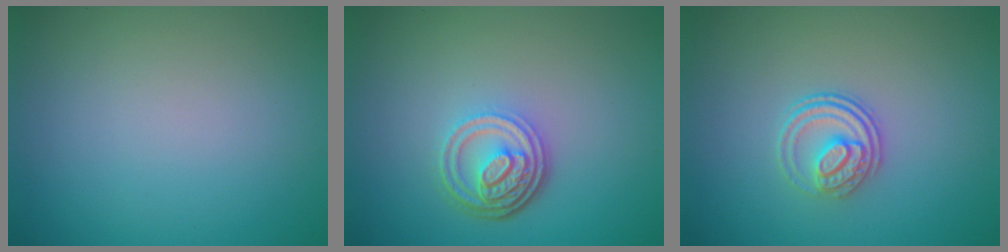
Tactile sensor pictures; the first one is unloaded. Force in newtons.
{"total": 4.6, "press": 3.4, "slide": 3.1}
{"total": 2.5, "press": 2.0, "slide": 1.5}